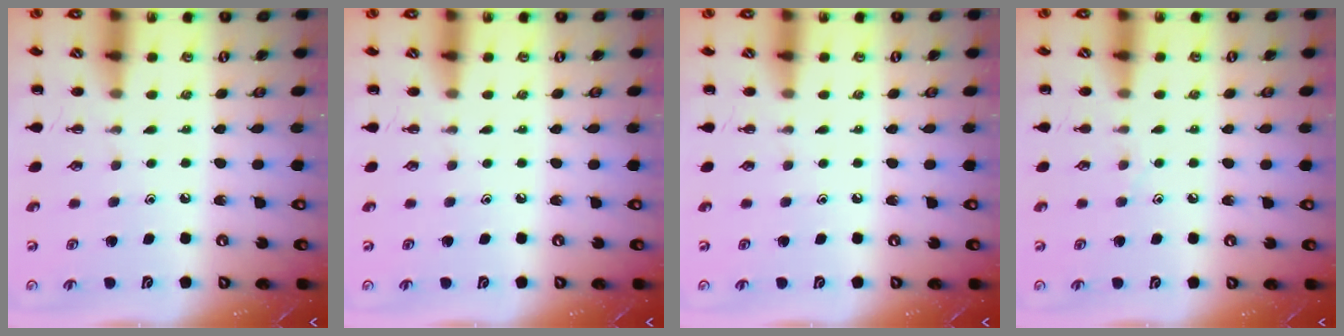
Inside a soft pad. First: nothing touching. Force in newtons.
{"total": 0.0}
{"total": 0.0}
{"total": 3.8, "press": 3.6, "slide": 1.0}